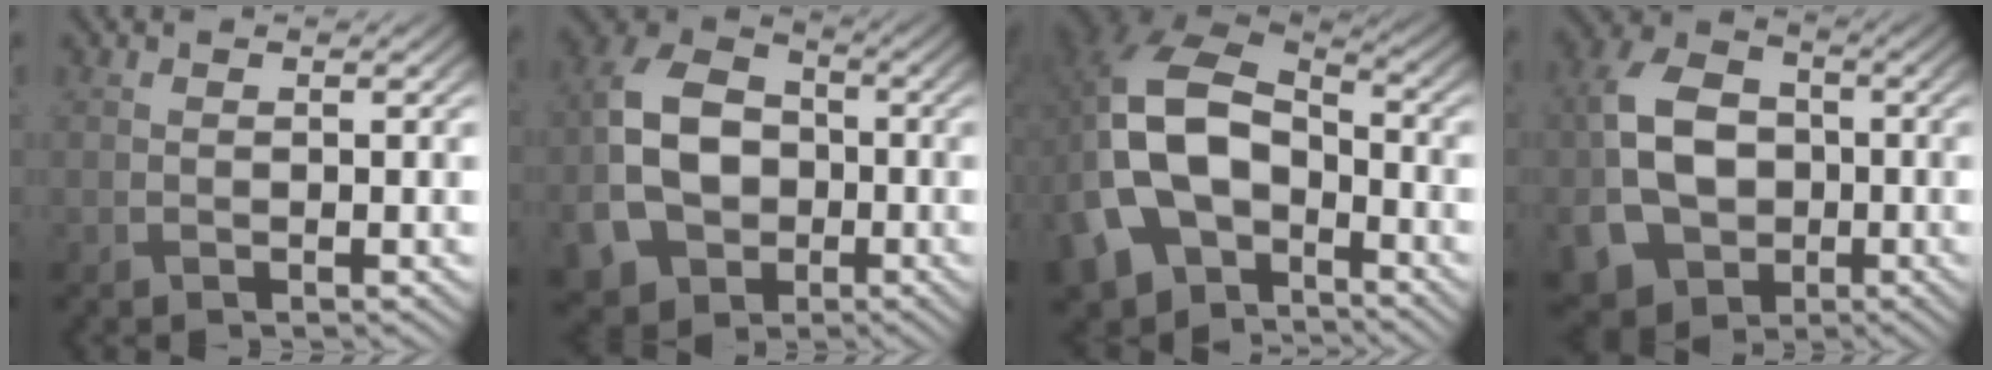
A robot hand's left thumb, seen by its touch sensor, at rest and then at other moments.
{"total": 12.6, "force": [-3.2, 9.6, 7.5], "torque": [-0.191, -0.029, -0.066]}
{"total": 15.4, "force": [-5.2, 10.9, 9.6], "torque": [-0.250, -0.041, -0.092]}
{"total": 12.0, "force": [-1.8, 9.5, 7.1], "torque": [-0.193, -0.033, -0.031]}